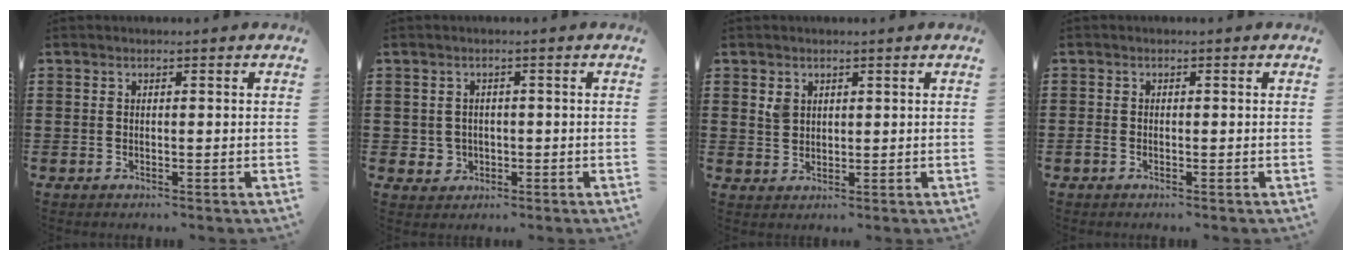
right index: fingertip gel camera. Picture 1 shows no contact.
{"total": 2.0, "force": [-0.3, 2.0, 0.2], "torque": [-0.013, 0.006, -0.010]}
{"total": 2.3, "force": [1.1, 1.6, 1.1], "torque": [-0.027, 0.006, 0.021]}
{"total": 0.7, "force": [-0.5, 0.4, 0.3], "torque": [-0.006, -0.001, -0.010]}